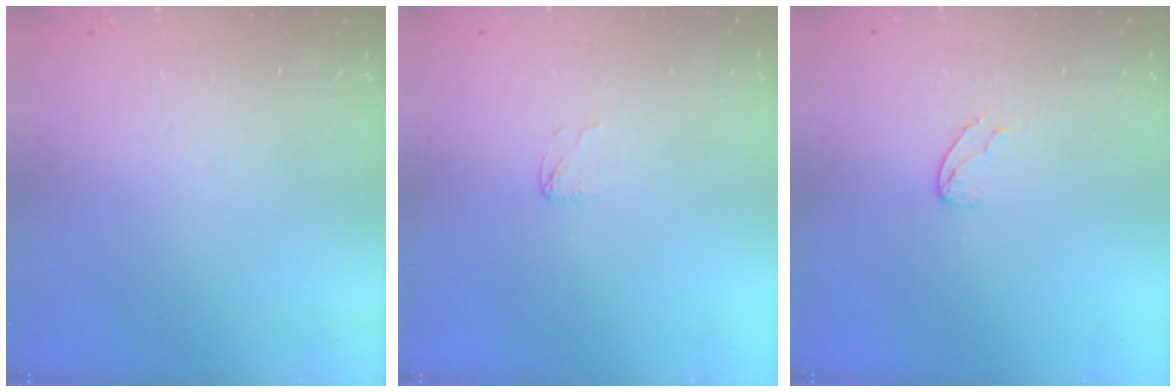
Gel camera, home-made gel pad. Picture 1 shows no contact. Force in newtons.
{"total": 2.9, "press": 2.8, "slide": 0.3}
{"total": 5.2, "press": 5.1, "slide": 0.5}